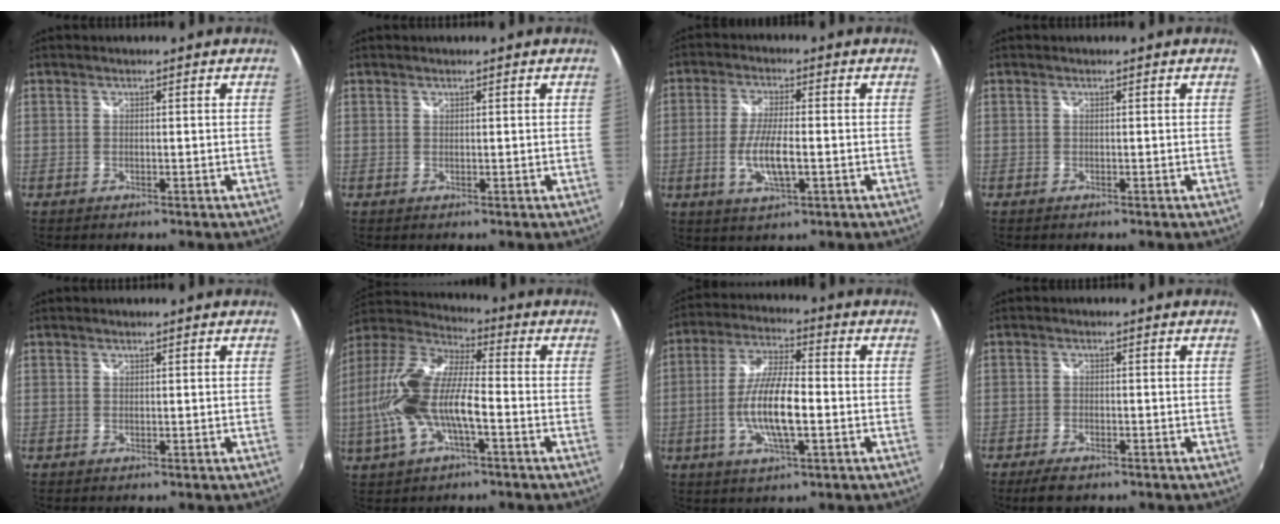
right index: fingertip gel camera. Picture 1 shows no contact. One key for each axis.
{"total": 0.0}
{"total": 7.7, "fx": -1.8, "fy": 2.1, "fz": 7.2, "tx": -0.144, "ty": -0.009, "tz": -0.032}
{"total": 0.0}
{"total": 0.0}
{"total": 16.9, "fx": -3.7, "fy": 6.0, "fz": 15.4, "tx": -0.317, "ty": 0.000, "tz": -0.073}
{"total": 11.5, "fx": -2.6, "fy": 3.0, "fz": 10.8, "tx": -0.217, "ty": -0.002, "tz": -0.049}
{"total": 4.2, "fx": -3.1, "fy": 1.6, "fz": 2.4, "tx": -0.059, "ty": -0.013, "tz": -0.053}